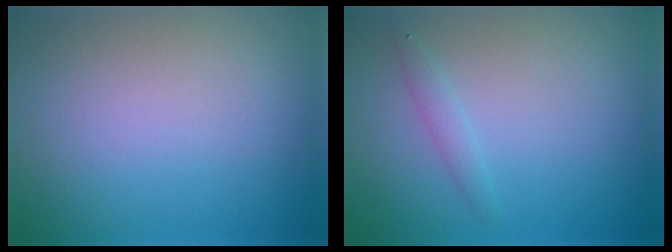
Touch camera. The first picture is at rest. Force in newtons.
{"total": 1.2, "press": 1.2, "slide": 0.0}